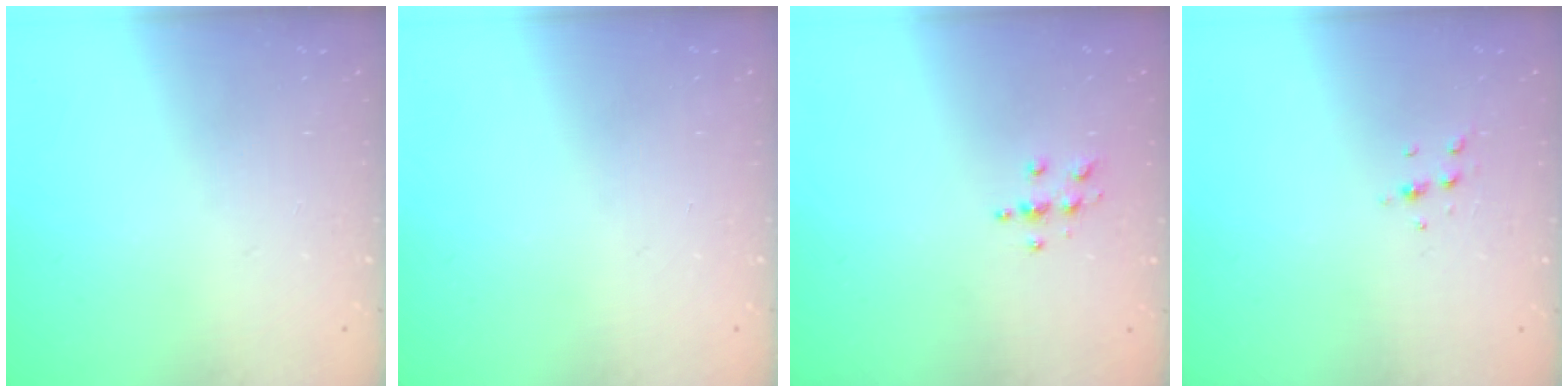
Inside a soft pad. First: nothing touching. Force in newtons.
{"total": 0.0}
{"total": 4.3, "press": 4.3, "slide": 0.5}
{"total": 4.5, "press": 4.3, "slide": 1.3}